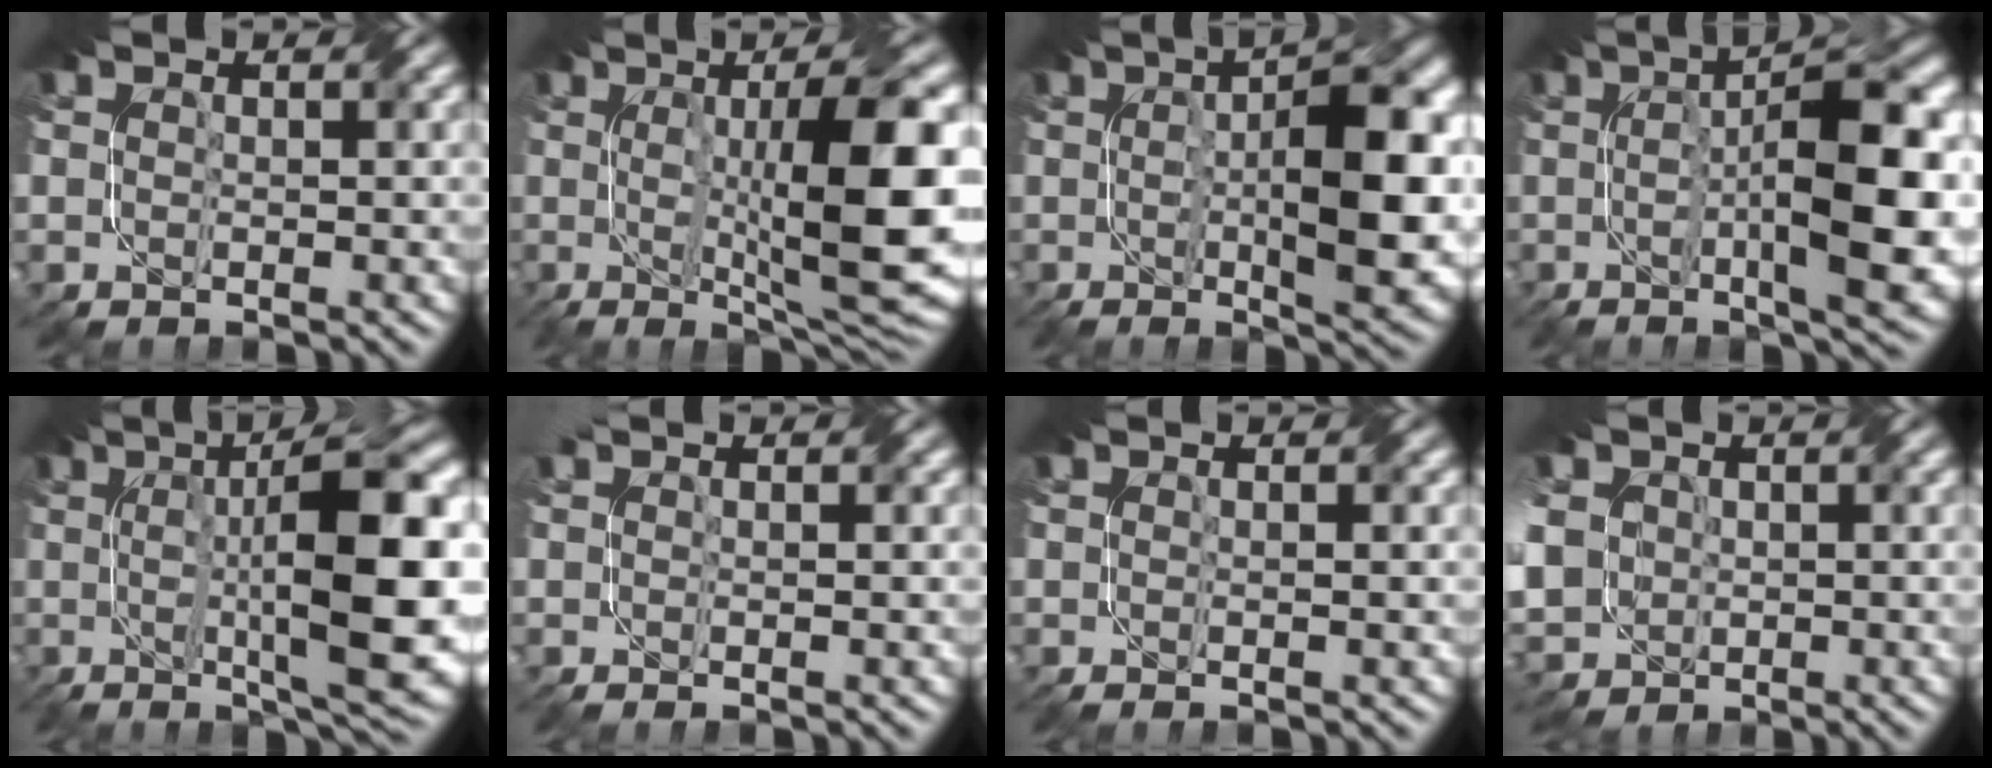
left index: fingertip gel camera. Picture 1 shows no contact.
{"total": 13.6, "force": [0.5, 3.7, 13.1], "torque": [-0.172, 0.000, 0.014]}
{"total": 10.5, "force": [0.4, 3.0, 10.1], "torque": [-0.149, -0.002, 0.012]}
{"total": 12.0, "force": [0.1, 3.1, 11.6], "torque": [-0.170, 0.000, 0.008]}
{"total": 13.7, "force": [0.6, 3.5, 13.2], "torque": [-0.194, 0.003, 0.016]}
{"total": 0.9, "force": [-0.2, -0.1, 0.9], "torque": [-0.018, -0.003, -0.005]}
{"total": 0.8, "force": [-0.1, -0.1, 0.8], "torque": [-0.014, -0.004, -0.003]}
{"total": 7.9, "force": [0.0, 6.7, 4.2], "torque": [-0.120, -0.005, -0.019]}